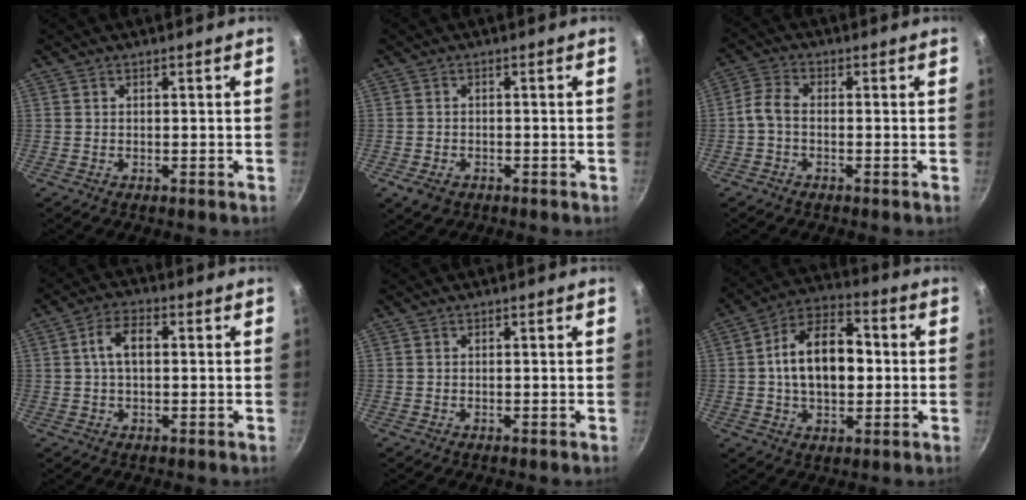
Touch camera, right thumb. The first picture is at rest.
{"total": 3.1, "force": [-1.5, 2.1, 1.7], "torque": [-0.031, 0.002, -0.021]}
{"total": 4.3, "force": [-0.9, 2.5, 3.4], "torque": [-0.072, 0.015, -0.026]}
{"total": 6.0, "force": [0.8, 3.3, 4.9], "torque": [-0.091, 0.016, 0.011]}
{"total": 0.0}
{"total": 15.6, "force": [0.7, 9.3, 12.4], "torque": [-0.187, 0.025, 0.005]}